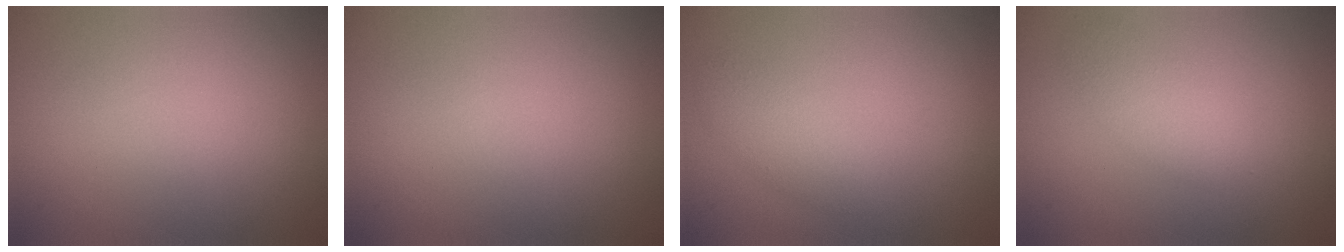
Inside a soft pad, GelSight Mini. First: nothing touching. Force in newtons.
{"total": 0.0}
{"total": 1.7, "press": 1.7, "slide": 0.1}
{"total": 2.1, "press": 2.1, "slide": 0.1}